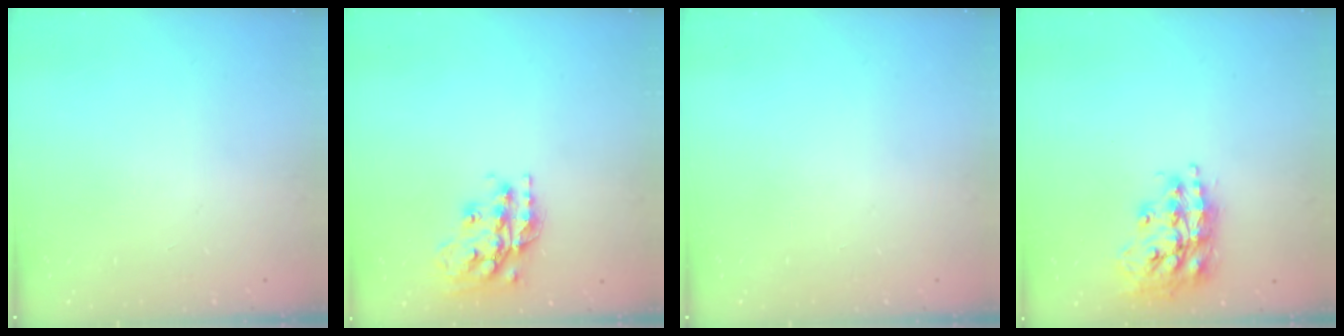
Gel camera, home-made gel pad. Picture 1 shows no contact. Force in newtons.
{"total": 17.6, "press": 17.5, "slide": 1.3}
{"total": 0.0}
{"total": 17.1, "press": 17.0, "slide": 1.5}